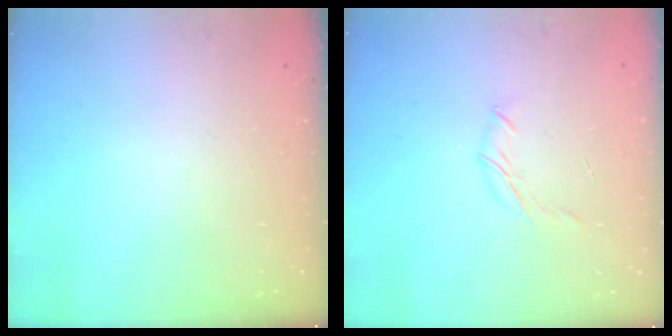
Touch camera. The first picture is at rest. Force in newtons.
{"total": 4.7, "press": 4.6, "slide": 0.9}